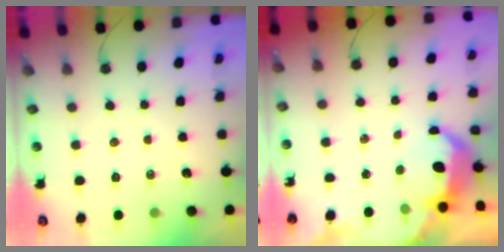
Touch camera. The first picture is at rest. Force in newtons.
{"total": 6.5, "press": 6.4, "slide": 0.4}